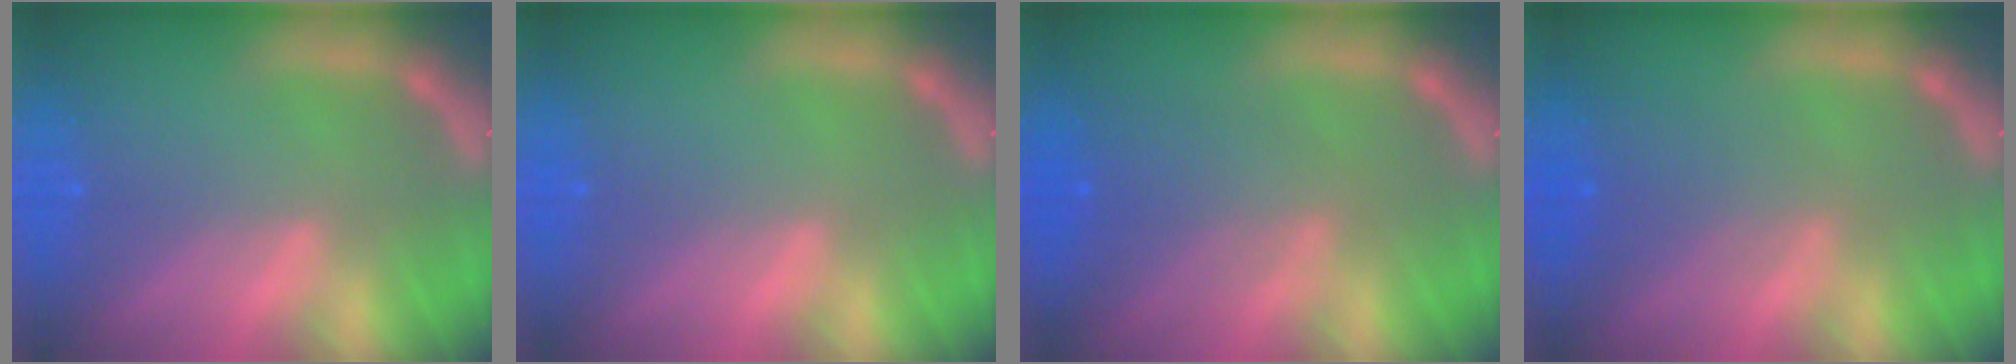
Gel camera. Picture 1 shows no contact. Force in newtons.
{"total": 0.0}
{"total": 4.1}
{"total": 3.1}